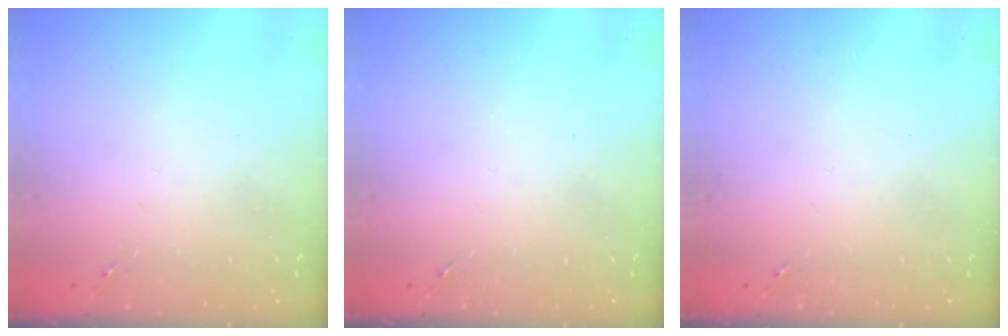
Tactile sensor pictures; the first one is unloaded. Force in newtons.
{"total": 0.0}
{"total": 0.0}